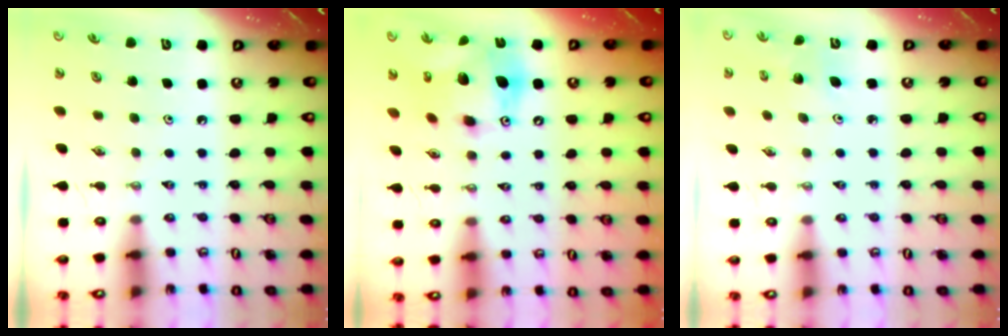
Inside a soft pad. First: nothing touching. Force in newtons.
{"total": 15.6, "press": 15.5, "slide": 1.6}
{"total": 2.6, "press": 2.6, "slide": 0.2}